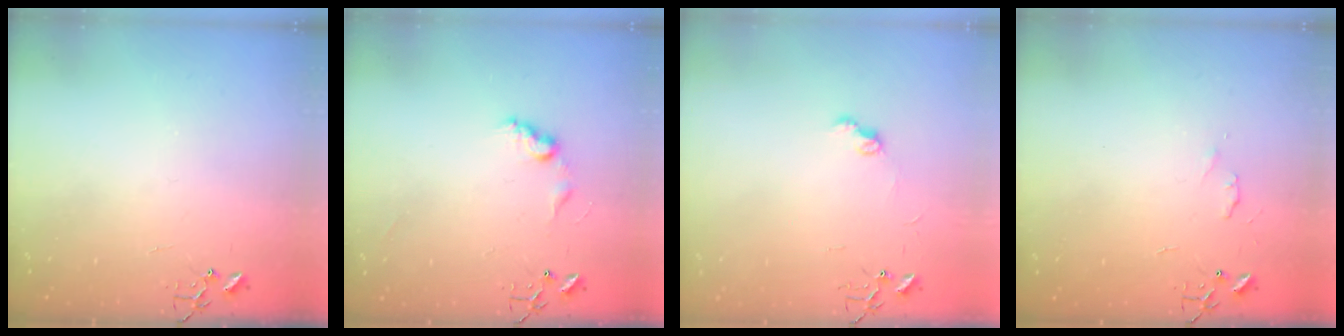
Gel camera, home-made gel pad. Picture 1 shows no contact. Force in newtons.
{"total": 7.9, "press": 7.9, "slide": 0.5}
{"total": 6.9, "press": 6.9, "slide": 0.7}
{"total": 4.1, "press": 4.1, "slide": 0.7}